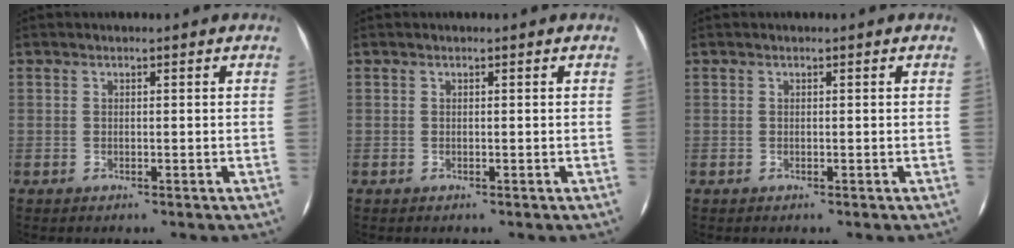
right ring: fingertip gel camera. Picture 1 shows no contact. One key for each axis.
{"total": 0.0}
{"total": 0.0}